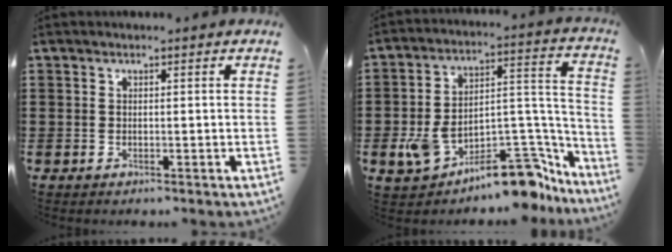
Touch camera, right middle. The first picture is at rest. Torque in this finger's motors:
{"motor_torque": [1.44, -0.69, 0.35, 0.20]}